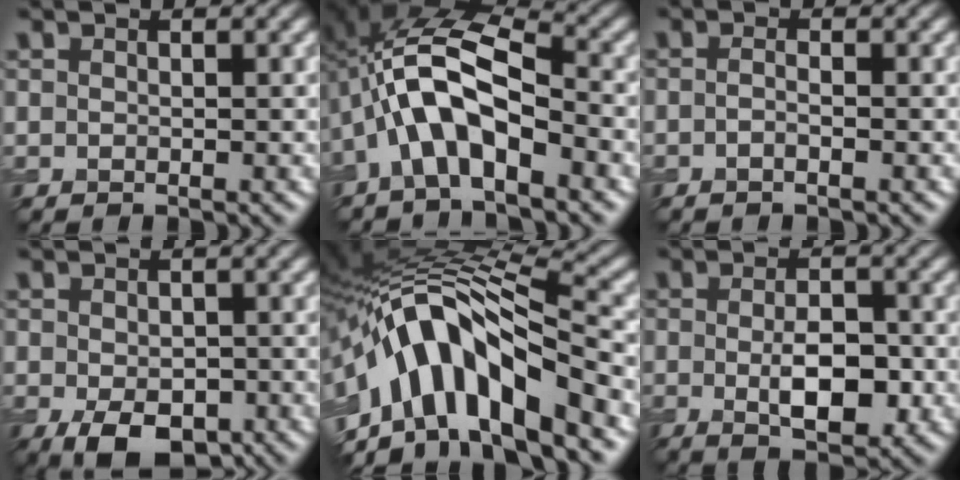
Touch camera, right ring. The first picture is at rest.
{"total": 8.5, "force": [-3.0, 3.4, 7.2], "torque": [-0.141, 0.023, -0.065]}
{"total": 1.1, "force": [-0.5, 0.3, 0.9], "torque": [-0.001, -0.012, -0.019]}
{"total": 5.2, "force": [-2.4, 3.0, 3.6], "torque": [-0.064, -0.018, -0.037]}
{"total": 12.5, "force": [-4.8, 5.0, 10.3], "torque": [-0.166, 0.026, -0.087]}
{"total": 4.7, "force": [-1.2, 2.0, 4.1], "torque": [-0.067, -0.007, -0.018]}